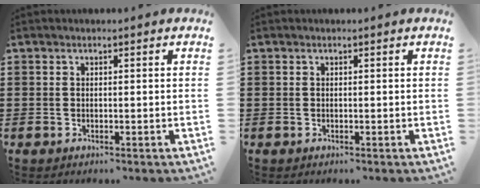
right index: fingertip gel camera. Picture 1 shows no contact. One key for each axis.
{"total": 0.0}